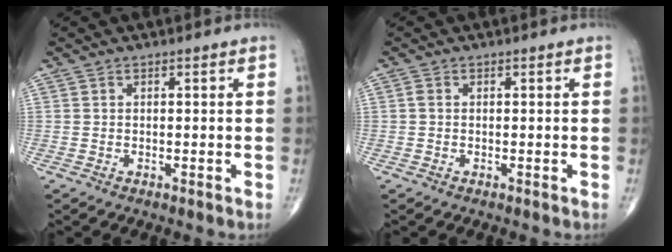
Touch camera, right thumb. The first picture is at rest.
{"total": 0.7, "force": [0.0, 0.5, 0.4], "torque": [-0.009, -0.001, -0.004]}